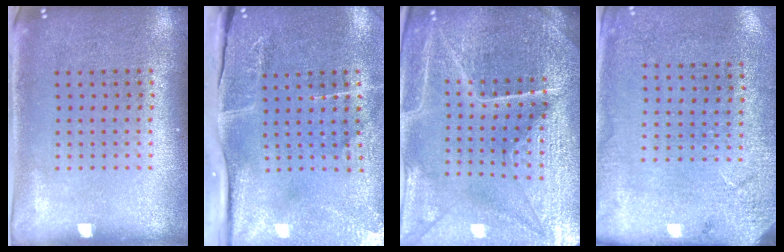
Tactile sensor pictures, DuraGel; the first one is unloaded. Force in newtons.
{"total": 4.9, "press": 3.9, "slide": 3.0}
{"total": 5.6, "press": 5.2, "slide": 2.2}
{"total": 2.6, "press": 2.2, "slide": 1.3}